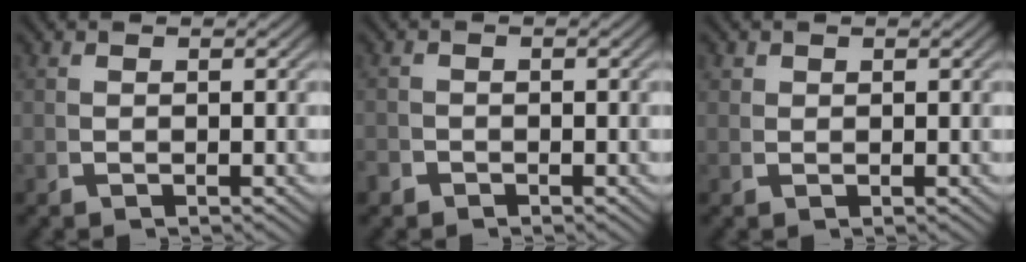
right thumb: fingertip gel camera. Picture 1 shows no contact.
{"total": 1.0, "force": [-0.9, 0.4, -0.2], "torque": [0.008, -0.005, -0.017]}
{"total": 0.9, "force": [0.8, 0.5, 0.1], "torque": [-0.003, -0.004, 0.020]}